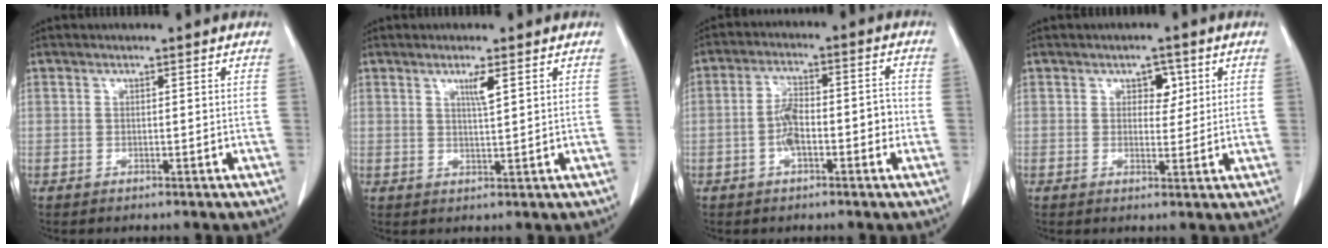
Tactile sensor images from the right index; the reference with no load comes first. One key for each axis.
{"total": 2.8, "fx": 1.5, "fy": 0.0, "fz": 2.4, "tx": -0.045, "ty": -0.005, "tz": 0.028}
{"total": 7.2, "fx": -1.6, "fy": 2.9, "fz": 6.4, "tx": -0.118, "ty": 0.027, "tz": -0.028}
{"total": 3.0, "fx": 1.2, "fy": 1.9, "fz": 2.0, "tx": -0.021, "ty": 0.005, "tz": 0.018}